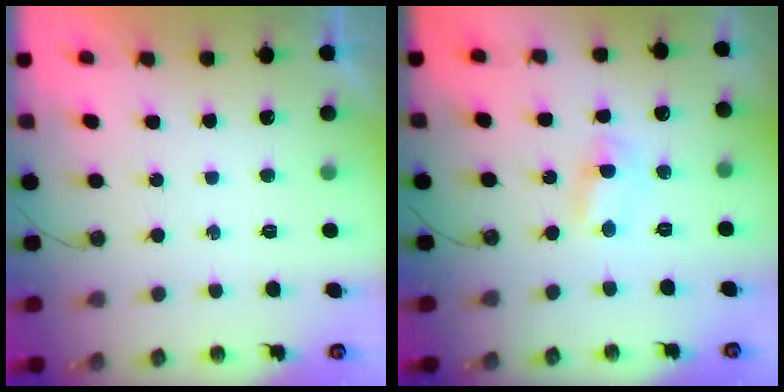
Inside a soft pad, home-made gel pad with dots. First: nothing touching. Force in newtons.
{"total": 2.1, "press": 2.1, "slide": 0.3}